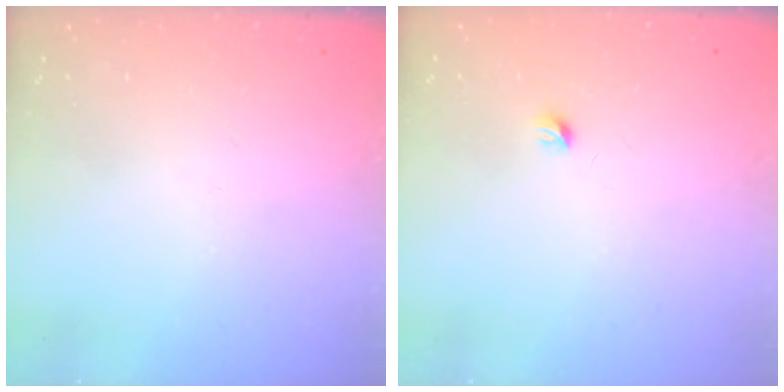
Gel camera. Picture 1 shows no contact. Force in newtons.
{"total": 3.2, "press": 3.1, "slide": 0.5}